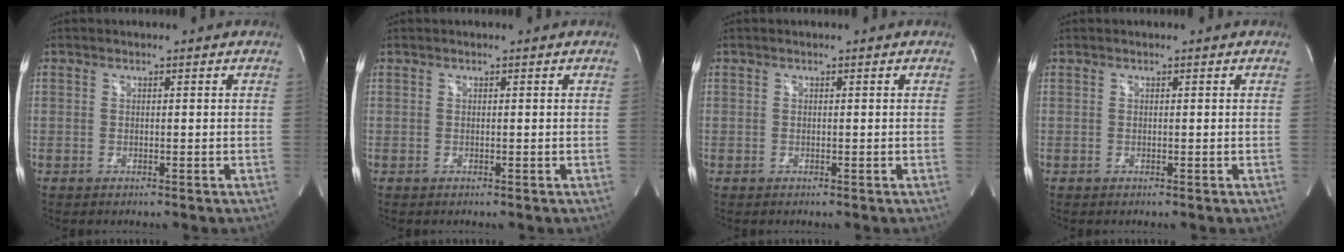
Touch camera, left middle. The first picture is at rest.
{"total": 0.0}
{"total": 0.0}
{"total": 0.0}